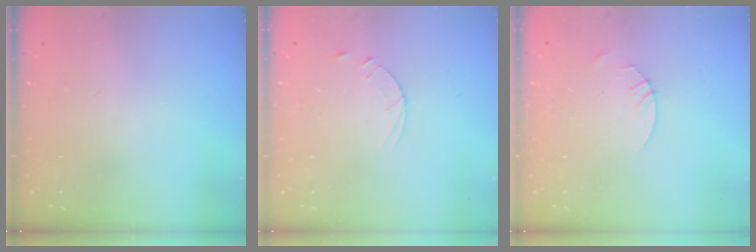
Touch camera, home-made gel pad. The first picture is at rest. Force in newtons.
{"total": 3.6, "press": 3.5, "slide": 0.4}
{"total": 1.4, "press": 1.4, "slide": 0.2}